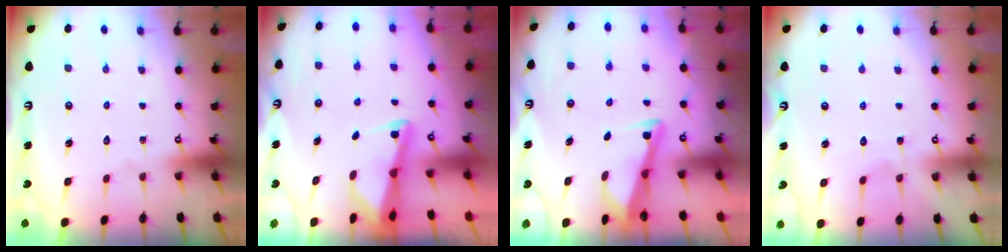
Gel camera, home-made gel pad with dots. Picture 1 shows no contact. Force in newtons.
{"total": 2.4, "press": 2.4, "slide": 0.3}
{"total": 3.1, "press": 3.1, "slide": 0.3}
{"total": 3.4, "press": 3.3, "slide": 0.4}